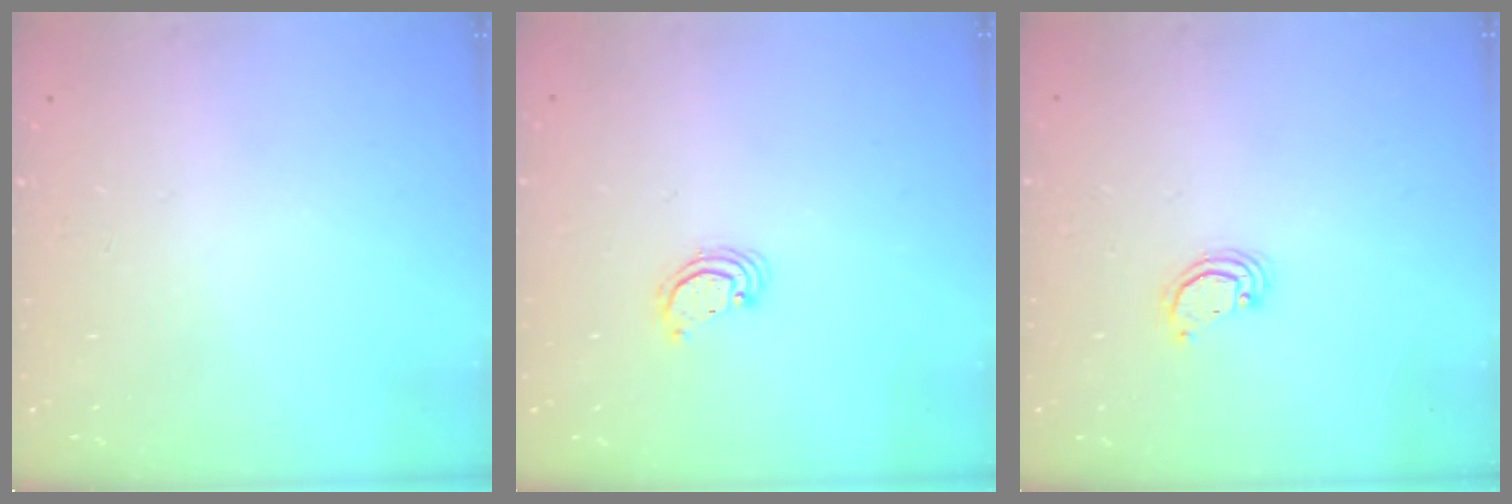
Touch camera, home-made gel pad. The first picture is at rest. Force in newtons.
{"total": 2.2, "press": 2.2, "slide": 0.2}
{"total": 2.1, "press": 2.1, "slide": 0.1}